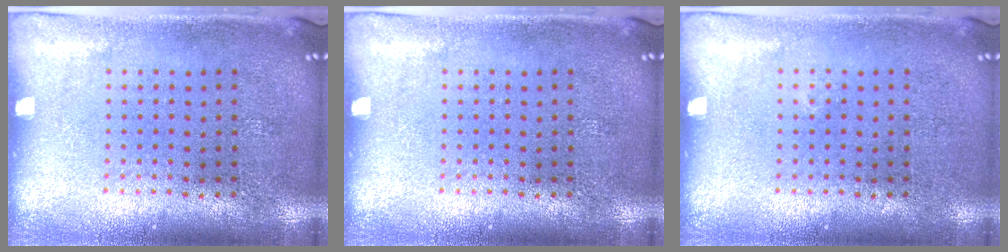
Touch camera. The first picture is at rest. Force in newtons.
{"total": 0.0}
{"total": 0.0}